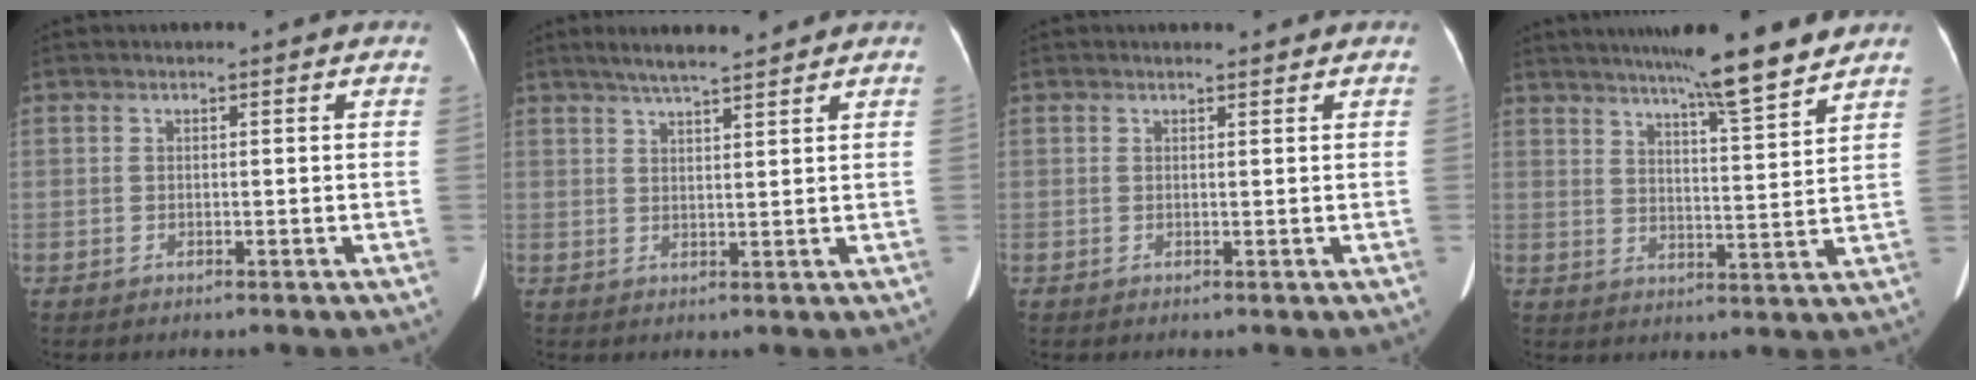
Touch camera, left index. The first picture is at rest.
{"total": 5.8, "force": [4.9, 0.3, 3.0], "torque": [-0.051, 0.014, 0.085]}
{"total": 1.0, "force": [1.0, 0.1, 0.2], "torque": [-0.008, 0.001, 0.017]}
{"total": 12.2, "force": [10.2, -0.5, 6.7], "torque": [-0.103, -0.001, 0.144]}